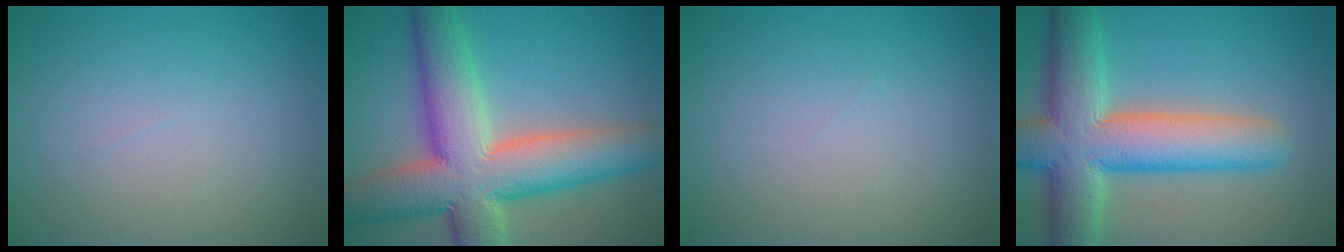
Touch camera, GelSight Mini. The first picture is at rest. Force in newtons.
{"total": 12.5, "press": 12.5, "slide": 0.8}
{"total": 0.0}
{"total": 11.1, "press": 11.0, "slide": 0.6}